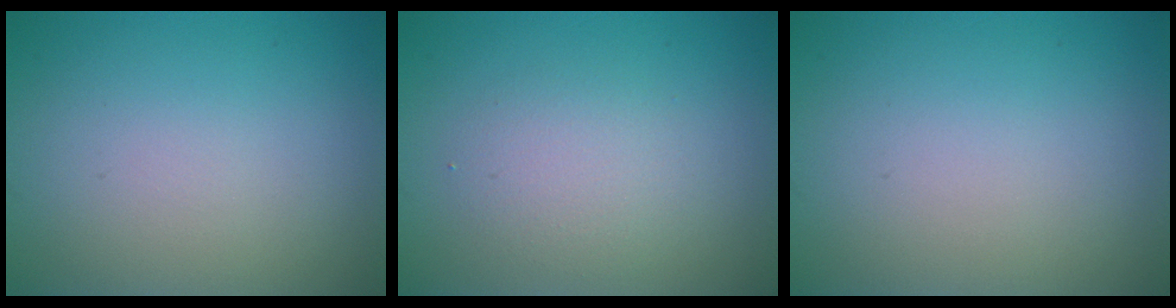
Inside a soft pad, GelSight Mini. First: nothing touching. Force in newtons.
{"total": 2.4, "press": 2.4, "slide": 0.1}
{"total": 0.0}